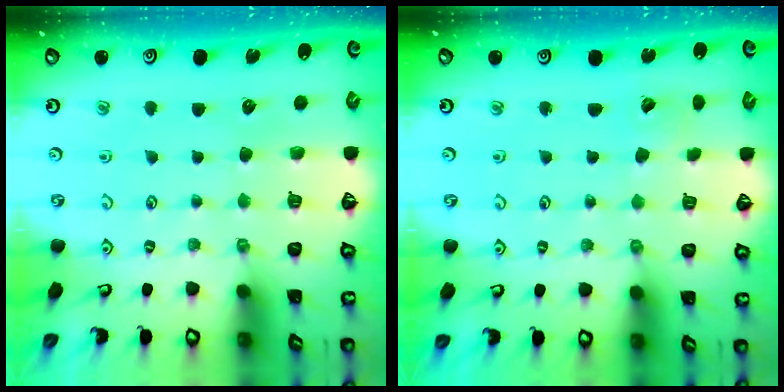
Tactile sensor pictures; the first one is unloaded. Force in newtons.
{"total": 2.8, "press": 2.8, "slide": 0.2}